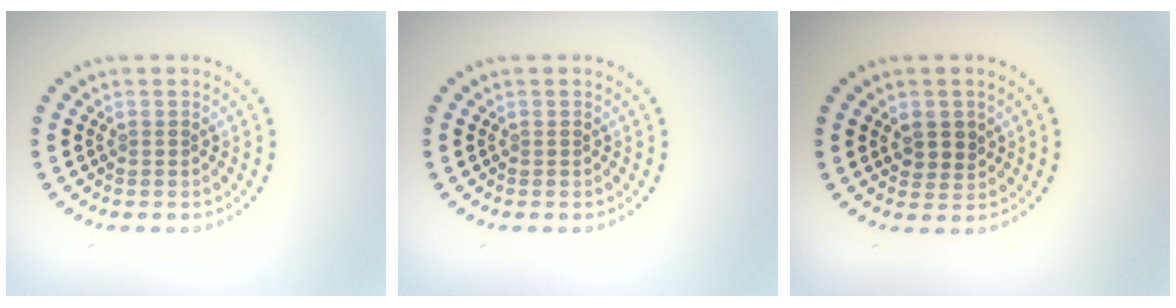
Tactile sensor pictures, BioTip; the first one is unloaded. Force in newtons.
{"total": 0.0}
{"total": 2.0, "press": 1.8, "slide": 0.7}